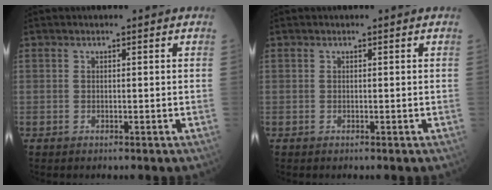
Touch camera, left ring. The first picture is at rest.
{"total": 0.0}